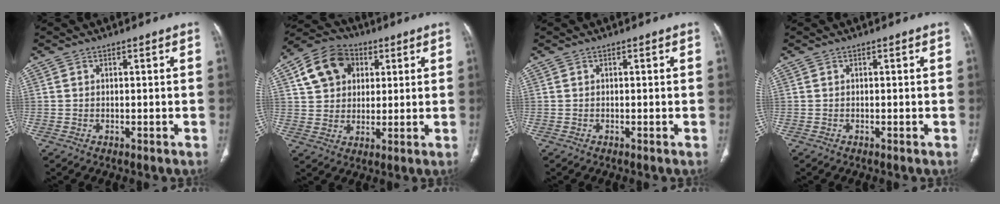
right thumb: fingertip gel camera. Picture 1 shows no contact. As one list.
[{"total": 12.6, "force": [4.5, 9.9, 6.5], "torque": [-0.096, 0.002, 0.074]}, {"total": 0.0}, {"total": 0.0}]